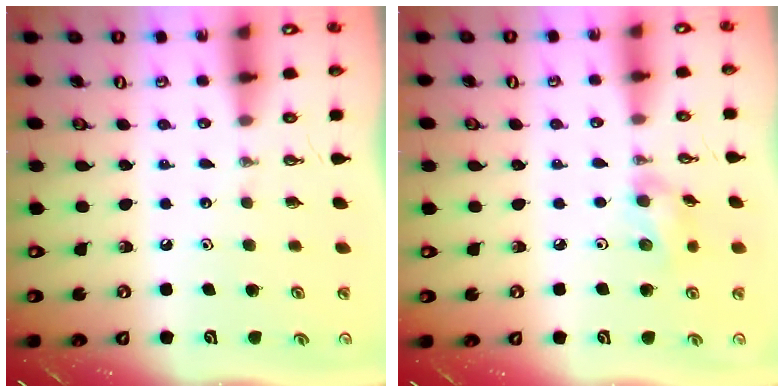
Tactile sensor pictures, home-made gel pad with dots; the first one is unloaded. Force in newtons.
{"total": 7.8, "press": 7.3, "slide": 2.8}